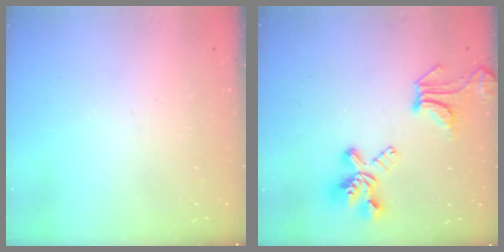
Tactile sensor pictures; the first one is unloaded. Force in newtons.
{"total": 9.1, "press": 8.9, "slide": 2.1}